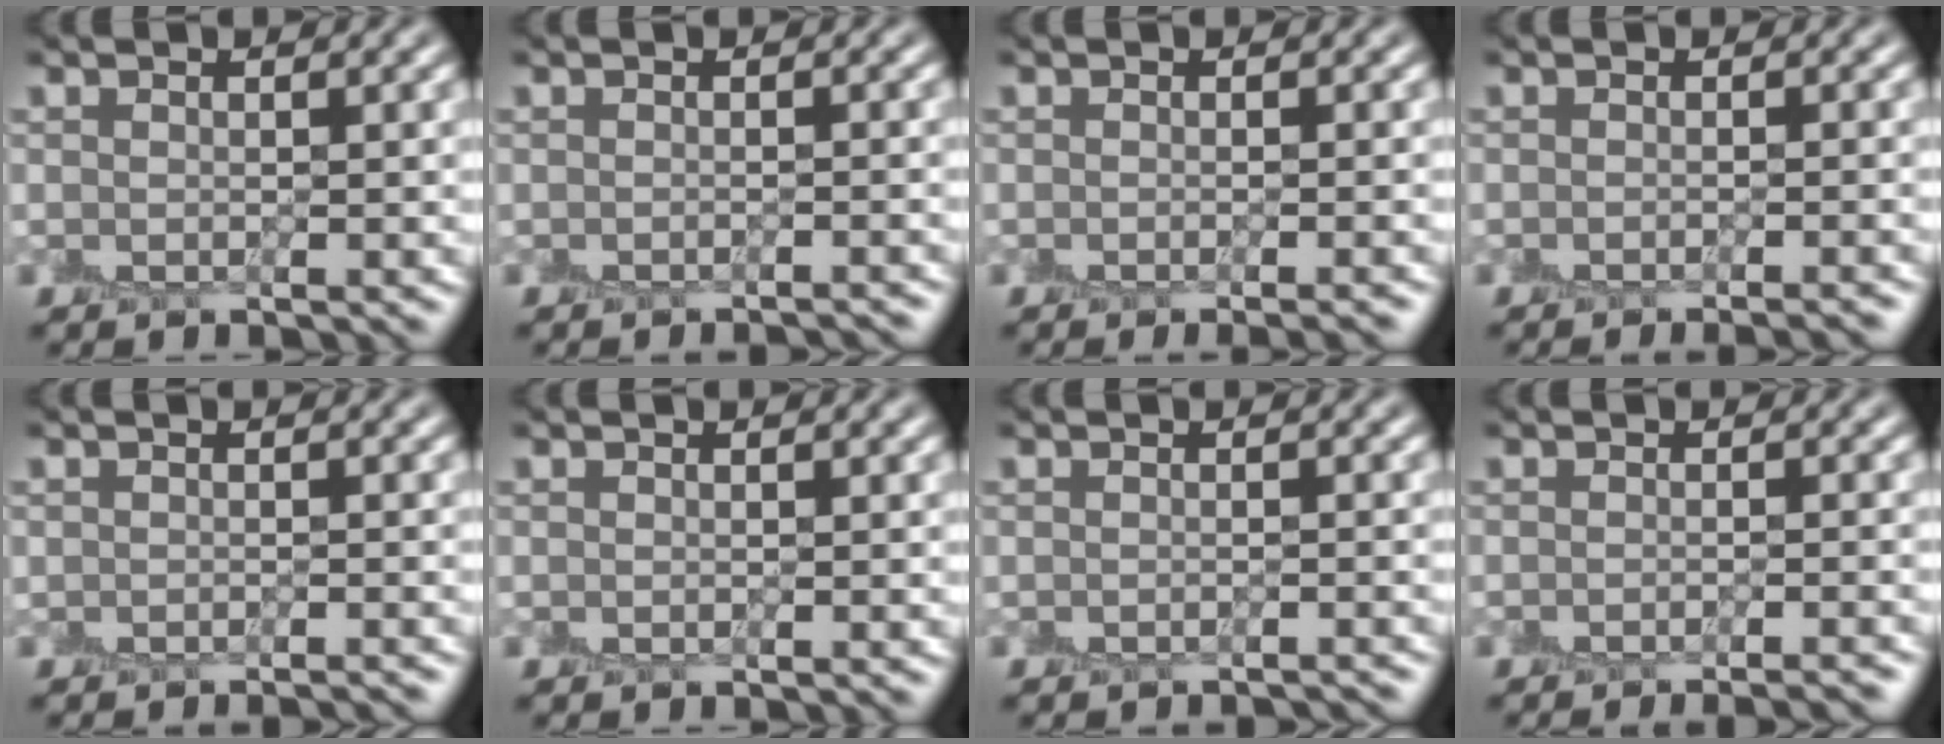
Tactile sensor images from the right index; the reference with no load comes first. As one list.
[{"total": 1.7, "force": [-1.7, -0.1, 0.1], "torque": [0.003, -0.008, -0.022]}, {"total": 1.6, "force": [-1.4, 0.0, 0.8], "torque": [-0.005, -0.009, -0.018]}, {"total": 2.2, "force": [-2.0, 0.0, 0.8], "torque": [-0.003, -0.012, -0.025]}, {"total": 1.5, "force": [-1.5, 0.2, 0.1], "torque": [0.006, -0.013, -0.021]}, {"total": 0.0}, {"total": 1.9, "force": [-1.9, 0.0, -0.1], "torque": [0.006, -0.011, -0.026]}, {"total": 3.2, "force": [-2.9, 0.3, 1.4], "torque": [-0.009, -0.009, -0.032]}]